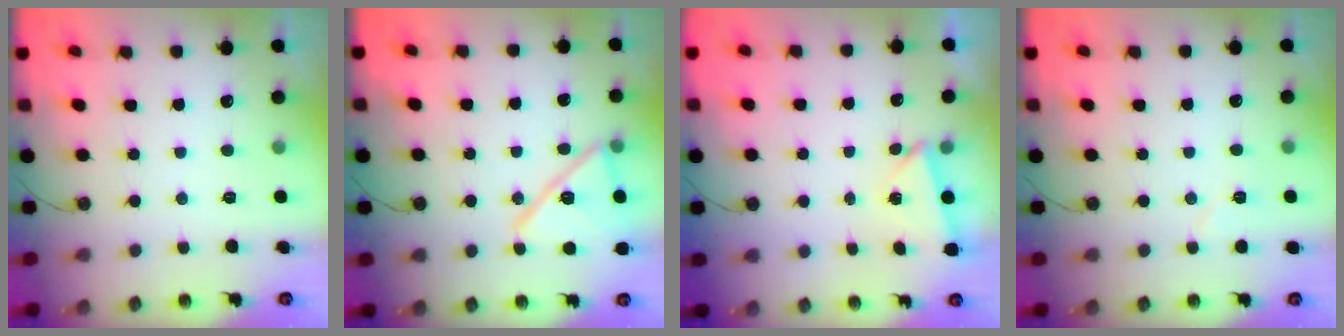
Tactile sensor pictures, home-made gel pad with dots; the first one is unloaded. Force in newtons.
{"total": 16.6, "press": 16.5, "slide": 1.6}
{"total": 2.3, "press": 2.0, "slide": 1.2}
{"total": 4.8, "press": 4.2, "slide": 2.3}